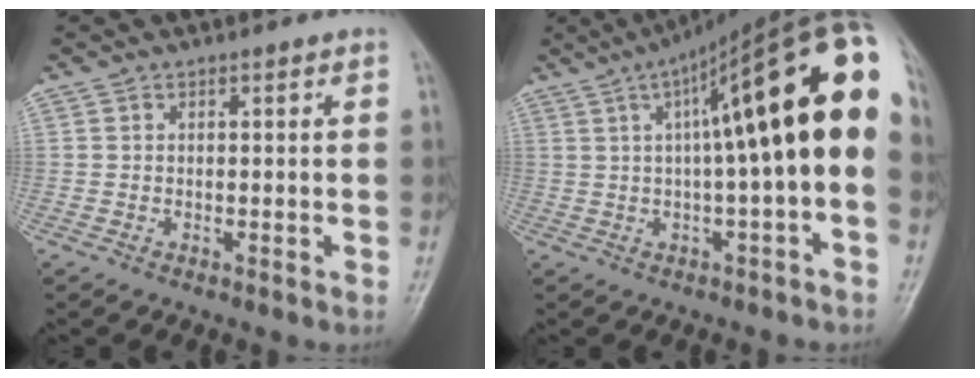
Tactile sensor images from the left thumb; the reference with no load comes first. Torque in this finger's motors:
{"motor_torque": [0.54, 2.24, 1.71, -1.06, 0.24]}